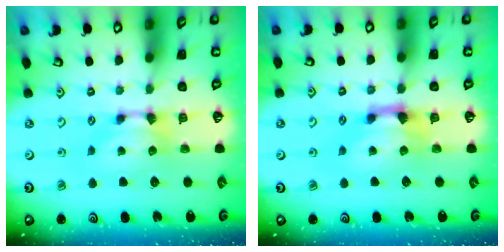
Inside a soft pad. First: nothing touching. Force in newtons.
{"total": 1.5, "press": 0.6, "slide": 1.4}